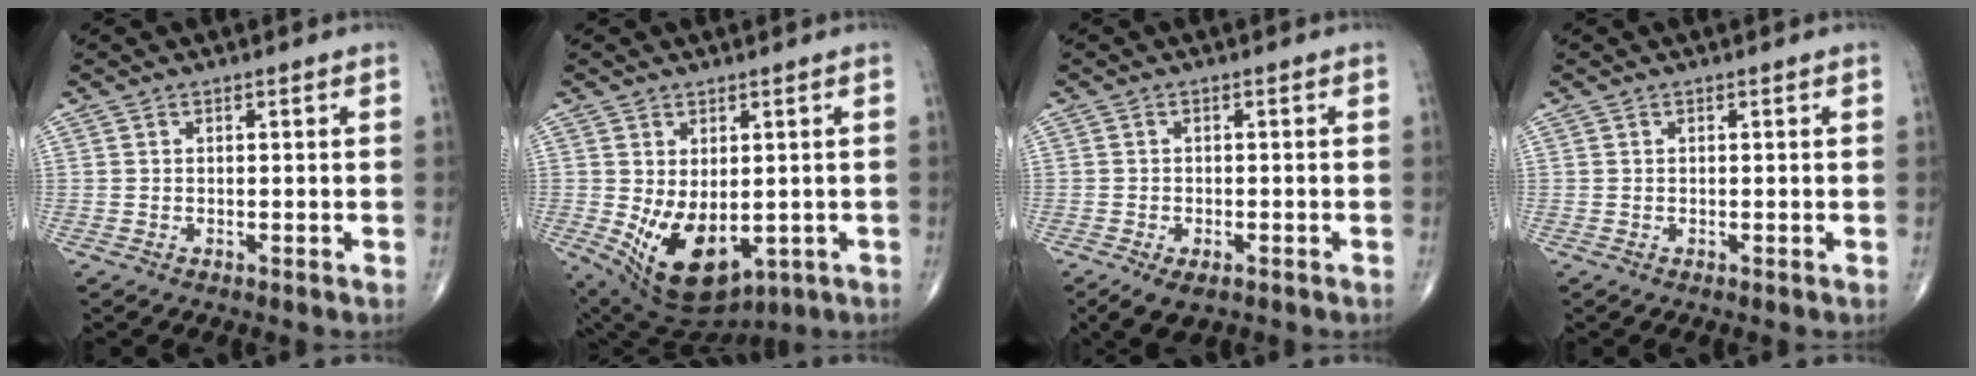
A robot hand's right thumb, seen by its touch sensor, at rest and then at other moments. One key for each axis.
{"total": 12.9, "fx": -2.3, "fy": 7.6, "fz": 10.1, "tx": -0.159, "ty": -0.010, "tz": -0.006}
{"total": 4.9, "fx": -2.8, "fy": 2.4, "fz": 3.1, "tx": -0.056, "ty": 0.000, "tz": -0.044}
{"total": 0.0}